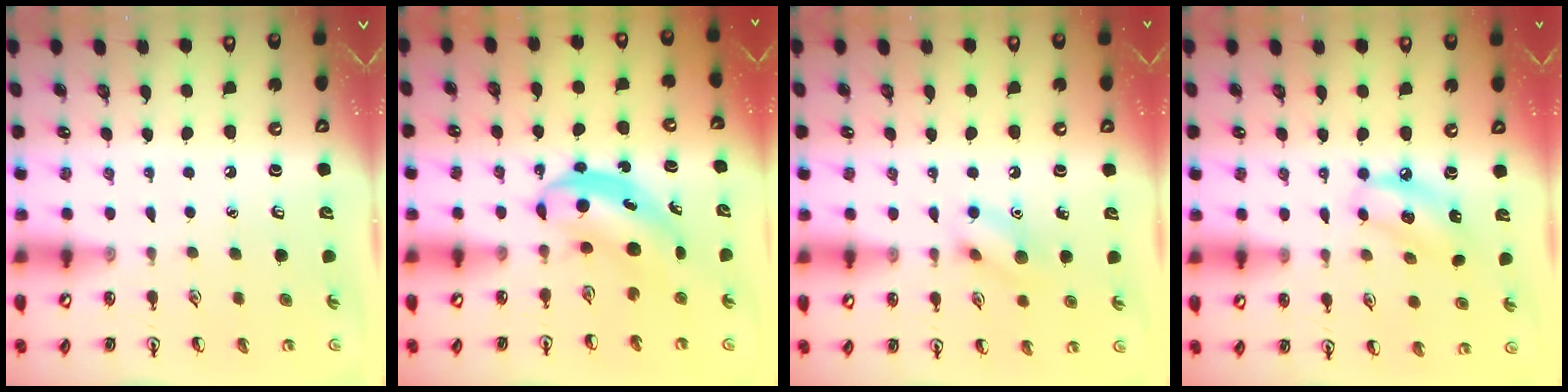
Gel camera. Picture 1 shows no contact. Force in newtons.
{"total": 4.8, "press": 4.8, "slide": 0.3}
{"total": 8.9, "press": 8.9, "slide": 0.6}
{"total": 8.3, "press": 8.1, "slide": 2.0}